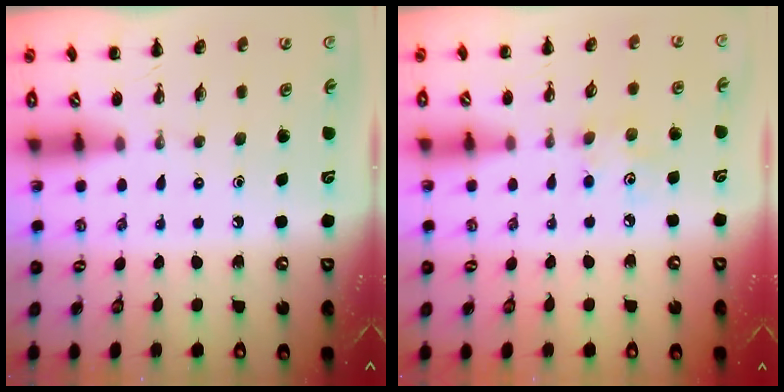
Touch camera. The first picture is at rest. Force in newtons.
{"total": 3.8, "press": 3.7, "slide": 0.9}